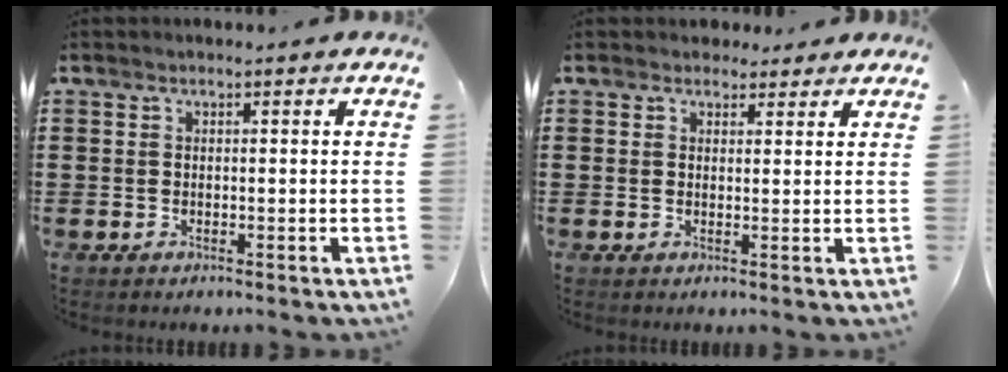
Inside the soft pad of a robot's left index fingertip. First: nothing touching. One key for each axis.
{"total": 2.1, "fx": 1.6, "fy": 1.3, "fz": 0.1, "tx": 0.000, "ty": 0.004, "tz": 0.029}